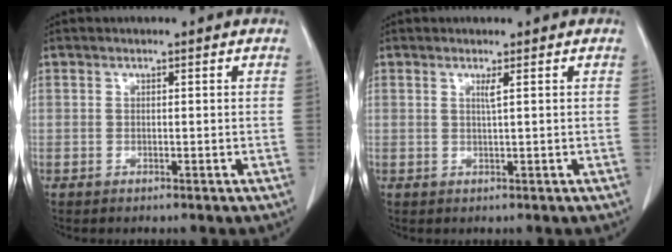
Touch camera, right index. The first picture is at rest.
{"total": 1.0, "force": [0.4, -0.3, 0.9], "torque": [-0.024, -0.004, 0.010]}